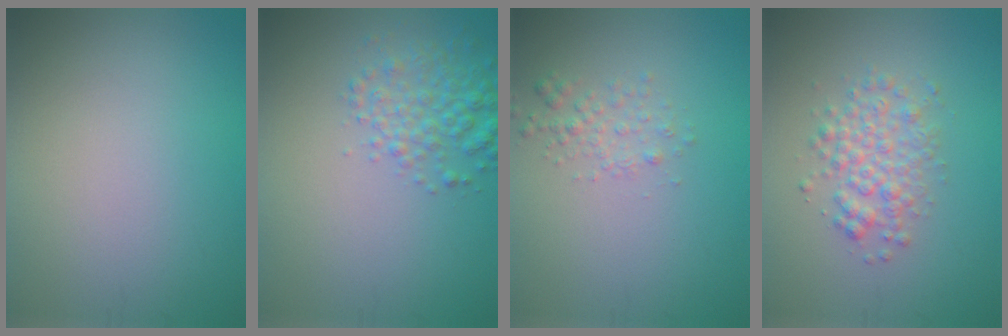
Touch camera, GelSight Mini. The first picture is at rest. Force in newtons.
{"total": 3.4, "press": 3.4, "slide": 0.1}
{"total": 1.6, "press": 1.6, "slide": 0.1}
{"total": 3.0, "press": 3.0, "slide": 0.1}